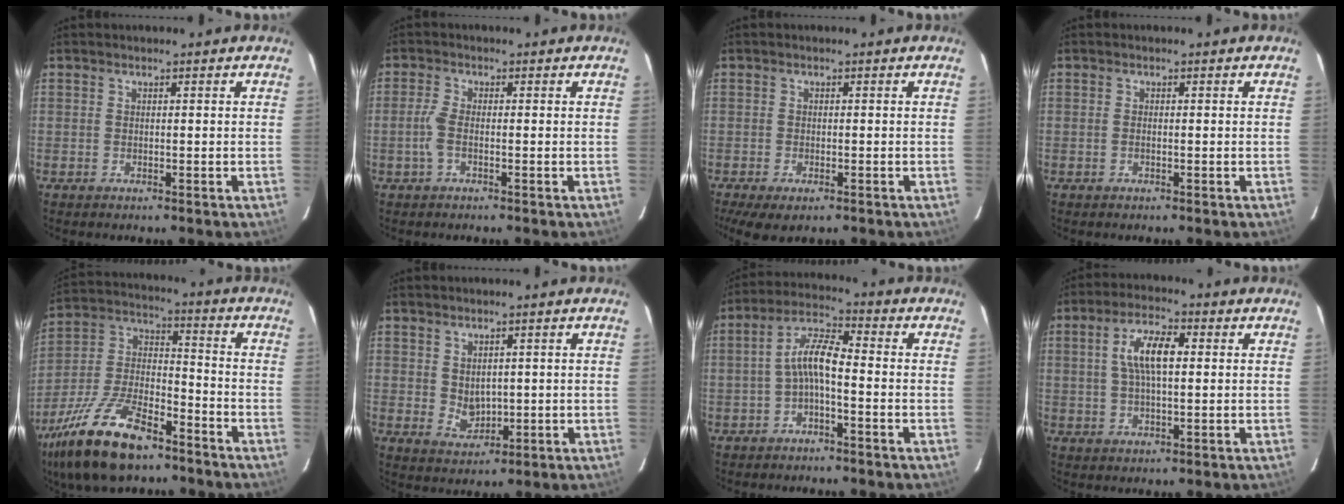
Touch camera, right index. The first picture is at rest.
{"total": 3.0, "force": [-0.8, 0.9, 2.7], "torque": [-0.067, 0.002, -0.018]}
{"total": 6.2, "force": [-4.0, 2.5, 4.1], "torque": [-0.095, -0.027, -0.066]}
{"total": 0.6, "force": [-0.2, 0.2, 0.5], "torque": [-0.011, 0.001, -0.004]}
{"total": 20.5, "force": [-13.7, 8.3, 12.9], "torque": [-0.273, -0.009, -0.250]}
{"total": 3.8, "force": [0.8, 3.1, 2.1], "torque": [-0.034, -0.001, 0.024]}
{"total": 6.0, "force": [-2.0, 1.6, 5.5], "torque": [-0.120, 0.019, -0.039]}
{"total": 7.5, "force": [1.4, 2.6, 6.9], "torque": [-0.132, 0.013, 0.026]}